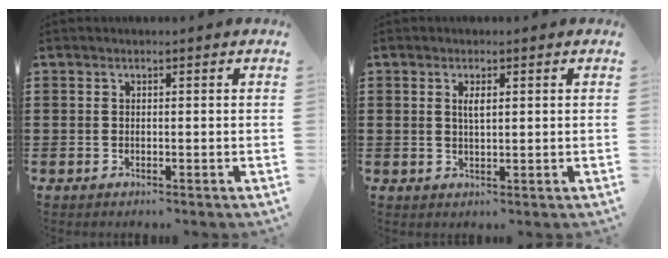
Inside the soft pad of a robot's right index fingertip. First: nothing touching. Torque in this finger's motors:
{"motor_torque": [0.10, 0.02, 0.07, 0.05]}